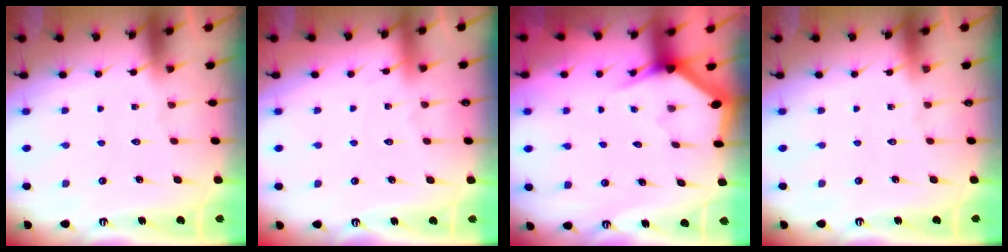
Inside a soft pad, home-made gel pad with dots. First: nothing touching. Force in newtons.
{"total": 2.5, "press": 2.5, "slide": 0.3}
{"total": 3.0, "press": 3.0, "slide": 0.0}
{"total": 0.0}